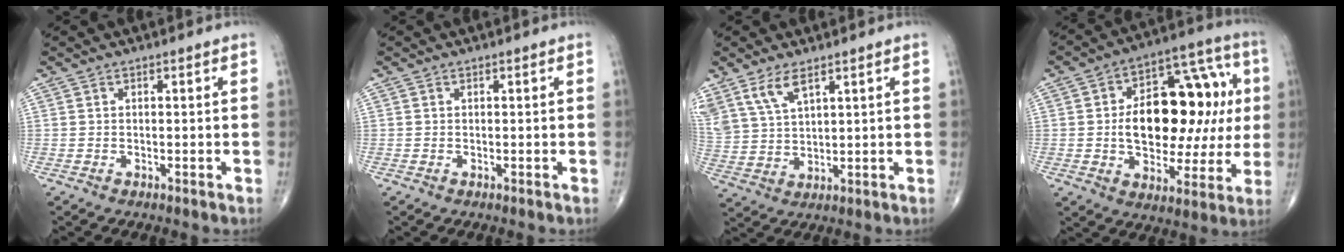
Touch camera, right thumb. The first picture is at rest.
{"total": 0.0}
{"total": 7.6, "force": [4.9, 3.0, 4.8], "torque": [-0.101, -0.013, 0.110]}
{"total": 24.0, "force": [2.0, 14.0, 19.5], "torque": [-0.249, 0.031, 0.036]}